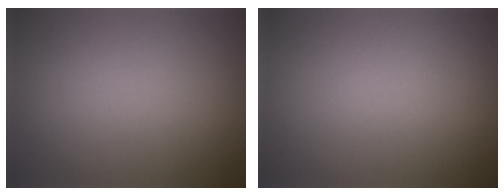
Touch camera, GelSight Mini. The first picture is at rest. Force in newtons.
{"total": 0.0}